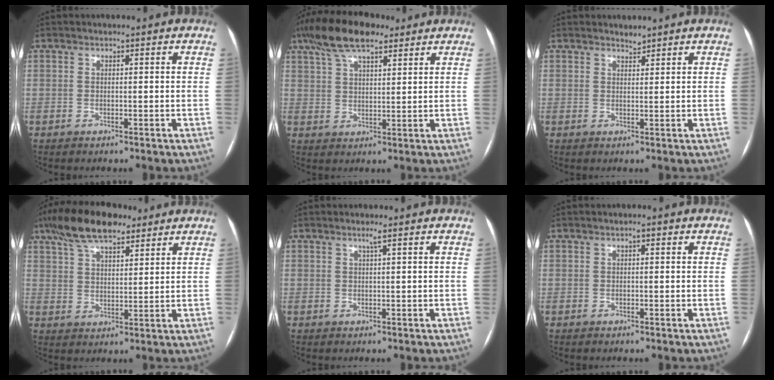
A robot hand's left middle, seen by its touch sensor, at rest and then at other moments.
{"total": 10.2, "force": [7.0, 3.4, 6.6], "torque": [-0.132, 0.030, 0.126]}
{"total": 1.1, "force": [1.1, 0.1, 0.0], "torque": [-0.005, -0.003, 0.019]}
{"total": 11.8, "force": [8.5, 4.1, 7.1], "torque": [-0.142, 0.030, 0.152]}
{"total": 0.9, "force": [0.5, -0.3, 0.7], "torque": [-0.018, -0.001, 0.013]}
{"total": 0.6, "force": [0.2, 0.2, 0.6], "torque": [-0.007, 0.003, 0.002]}